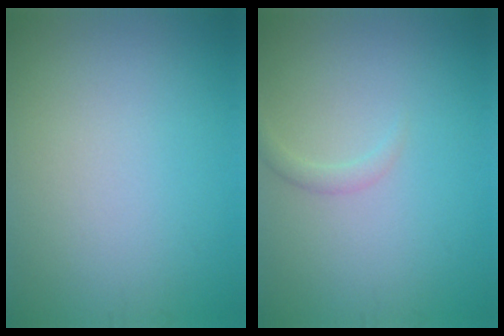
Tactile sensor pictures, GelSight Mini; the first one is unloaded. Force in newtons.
{"total": 1.0, "press": 1.0, "slide": 0.1}